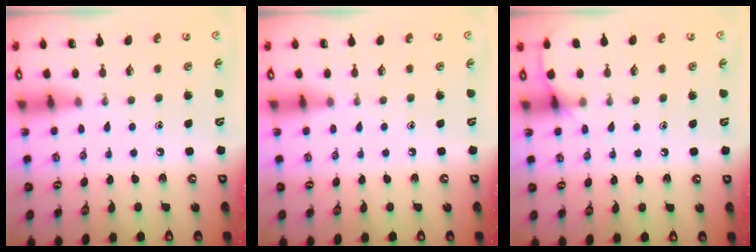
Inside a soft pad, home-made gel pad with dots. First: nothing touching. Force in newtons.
{"total": 0.0}
{"total": 5.7, "press": 5.6, "slide": 0.6}